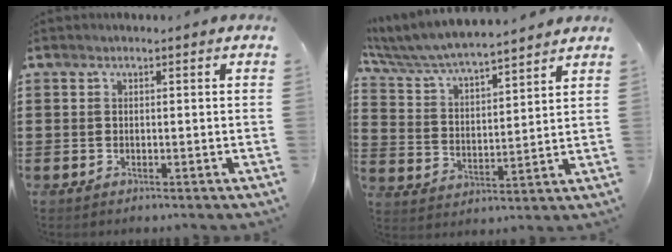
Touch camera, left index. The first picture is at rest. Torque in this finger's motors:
{"motor_torque": [1.06, -1.08, 0.86, 0.20]}